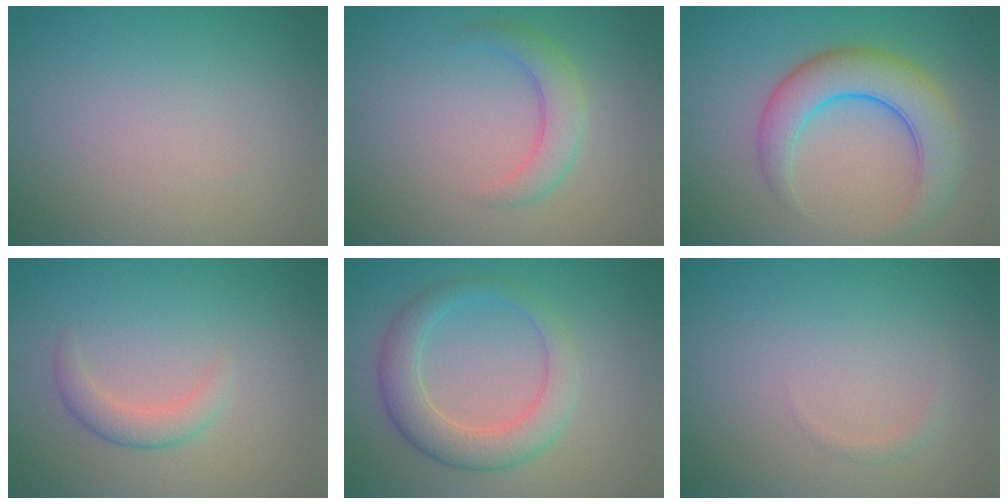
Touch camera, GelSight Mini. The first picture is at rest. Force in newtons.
{"total": 2.8, "press": 2.7, "slide": 0.2}
{"total": 6.1, "press": 6.1, "slide": 0.4}
{"total": 2.0, "press": 2.0, "slide": 0.1}
{"total": 4.5, "press": 4.5, "slide": 0.2}
{"total": 0.7, "press": 0.7, "slide": 0.0}